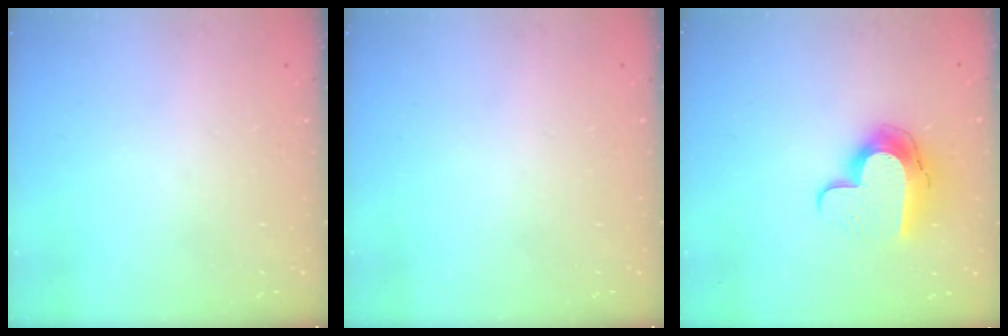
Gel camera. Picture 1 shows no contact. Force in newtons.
{"total": 0.0}
{"total": 12.1, "press": 12.0, "slide": 0.9}